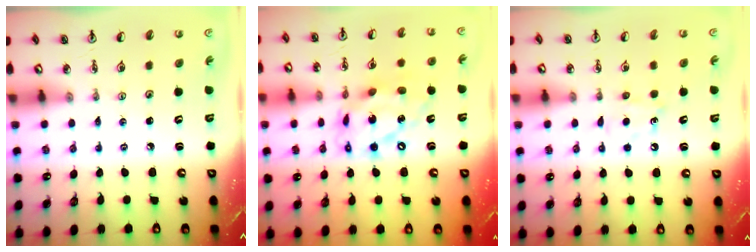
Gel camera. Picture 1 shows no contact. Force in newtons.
{"total": 16.9, "press": 16.9, "slide": 1.4}
{"total": 5.9, "press": 5.9, "slide": 0.6}